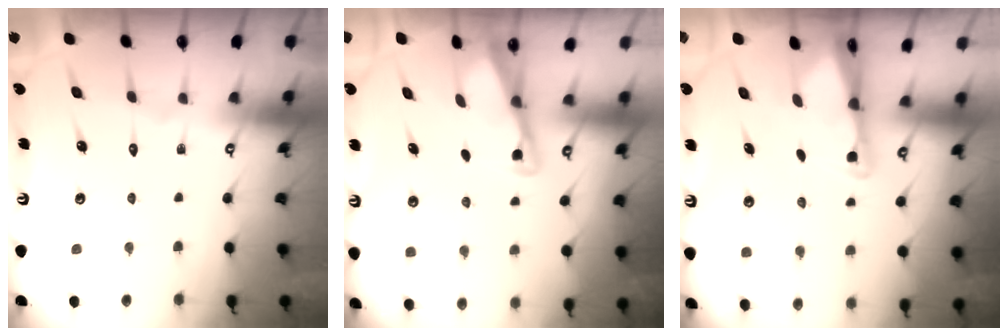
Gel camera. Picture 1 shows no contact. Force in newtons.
{"total": 2.9, "press": 2.9, "slide": 0.3}
{"total": 2.0, "press": 2.0, "slide": 0.3}